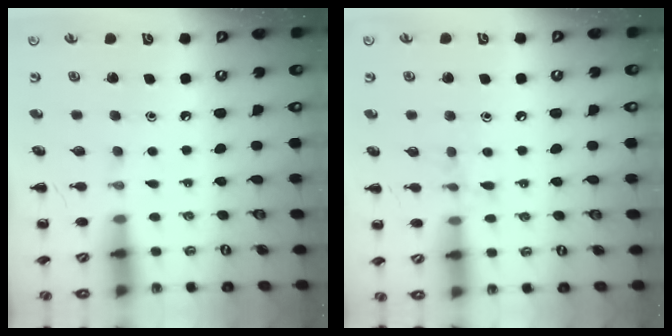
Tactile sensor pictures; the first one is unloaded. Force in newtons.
{"total": 7.3, "press": 7.1, "slide": 1.5}